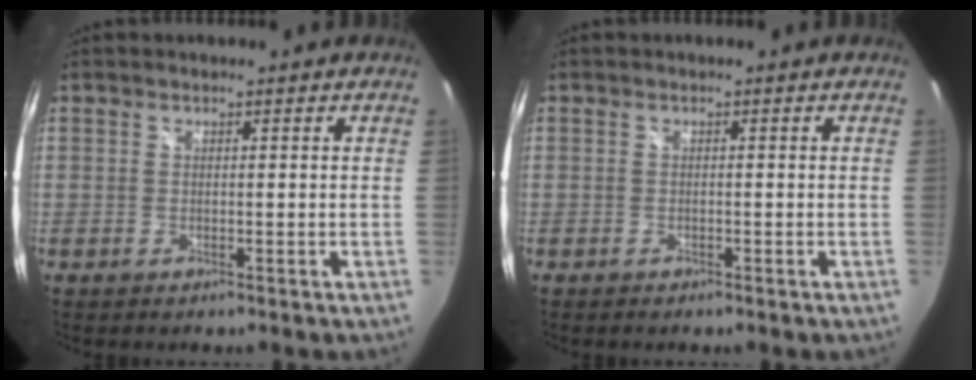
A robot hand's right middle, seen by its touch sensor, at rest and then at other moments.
{"total": 0.0}